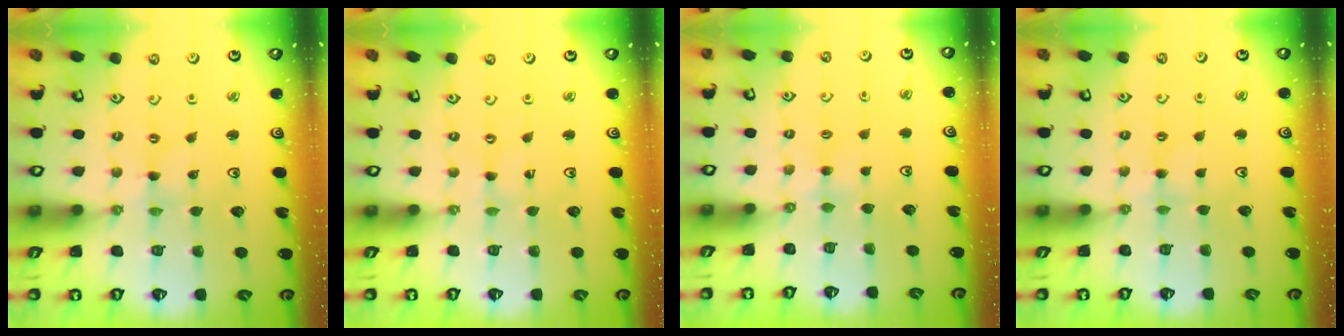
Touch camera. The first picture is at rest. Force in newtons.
{"total": 0.0}
{"total": 2.2, "press": 2.1, "slide": 0.4}
{"total": 2.4, "press": 2.4, "slide": 0.5}